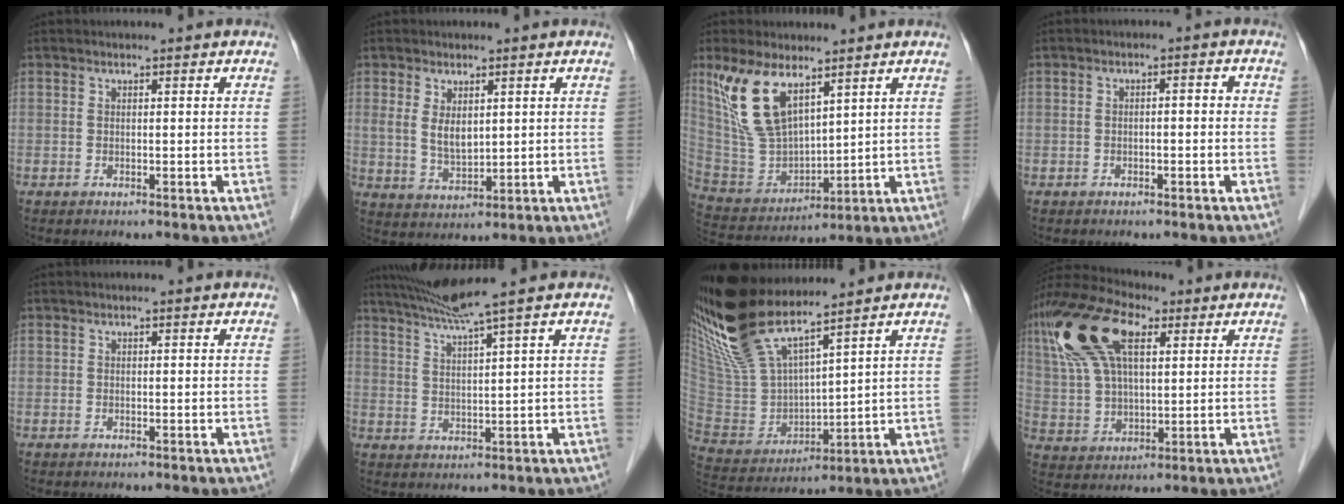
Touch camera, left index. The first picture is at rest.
{"total": 4.5, "force": [1.4, 2.2, 3.6], "torque": [-0.075, -0.002, 0.038]}
{"total": 11.6, "force": [7.0, 4.6, 8.0], "torque": [-0.176, 0.007, 0.153]}
{"total": 2.0, "force": [-0.5, 0.7, 1.8], "torque": [-0.032, 0.015, -0.005]}
{"total": 0.0}
{"total": 7.0, "force": [5.4, -2.2, 3.9], "torque": [-0.069, 0.003, 0.098]}
{"total": 15.8, "force": [12.9, 2.8, 8.8], "torque": [-0.193, 0.002, 0.262]}
{"total": 14.1, "force": [6.2, 6.0, 11.1], "torque": [-0.243, 0.032, 0.118]}